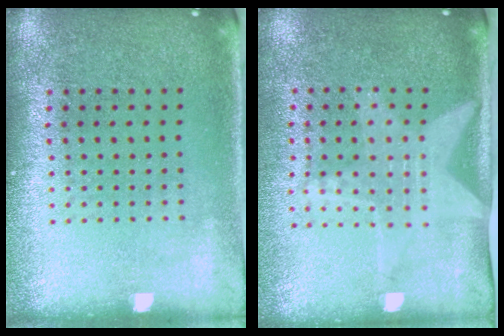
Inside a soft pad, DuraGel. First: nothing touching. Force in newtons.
{"total": 2.1, "press": 1.6, "slide": 1.3}